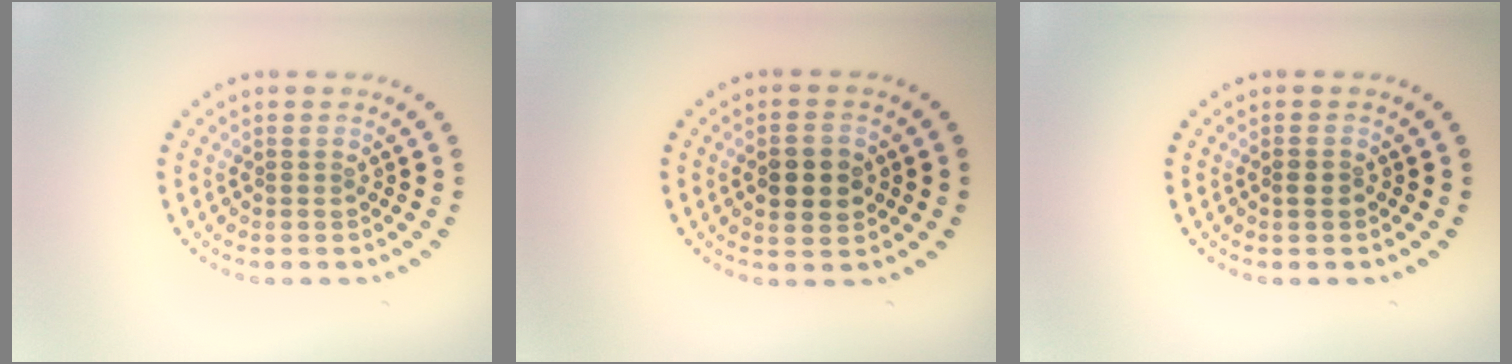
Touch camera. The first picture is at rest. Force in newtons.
{"total": 3.7, "press": 3.7, "slide": 0.3}
{"total": 1.0, "press": 1.0, "slide": 0.3}